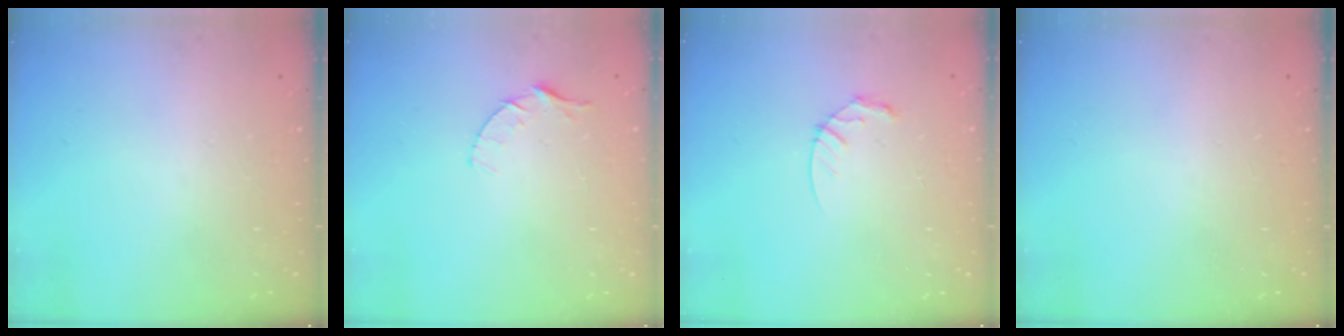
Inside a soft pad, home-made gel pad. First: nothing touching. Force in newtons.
{"total": 4.1, "press": 4.0, "slide": 0.4}
{"total": 4.7, "press": 4.7, "slide": 0.4}
{"total": 0.0}